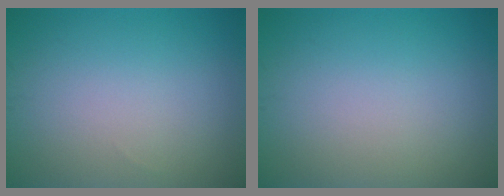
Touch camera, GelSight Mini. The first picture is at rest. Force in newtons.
{"total": 0.0}